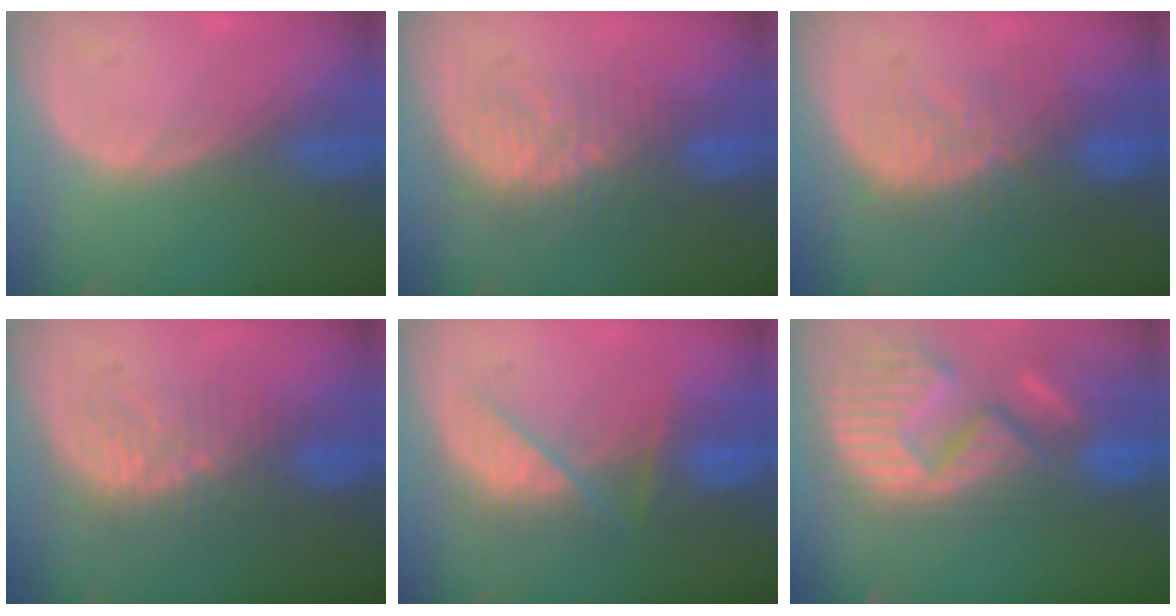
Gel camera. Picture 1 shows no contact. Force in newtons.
{"total": 7.9, "press": 7.4, "slide": 2.6}
{"total": 10.2, "press": 8.6, "slide": 5.4}
{"total": 7.9, "press": 7.4, "slide": 2.6}
{"total": 7.5, "press": 7.2, "slide": 1.8}
{"total": 15.4, "press": 12.8, "slide": 8.6}